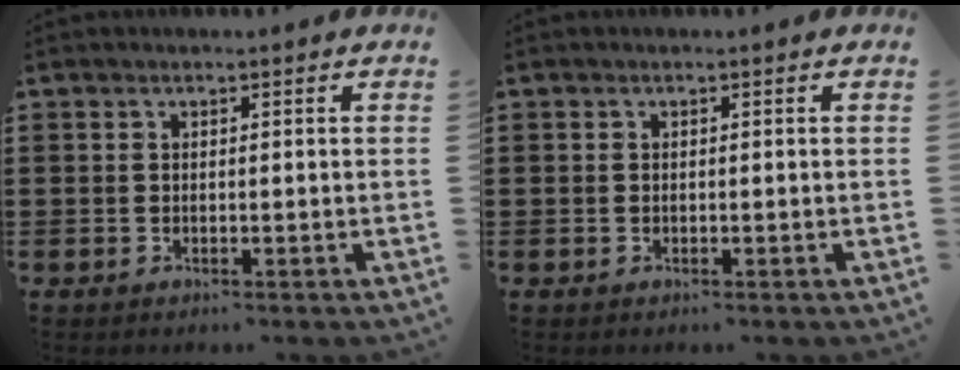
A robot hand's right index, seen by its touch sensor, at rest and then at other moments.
{"total": 0.0}